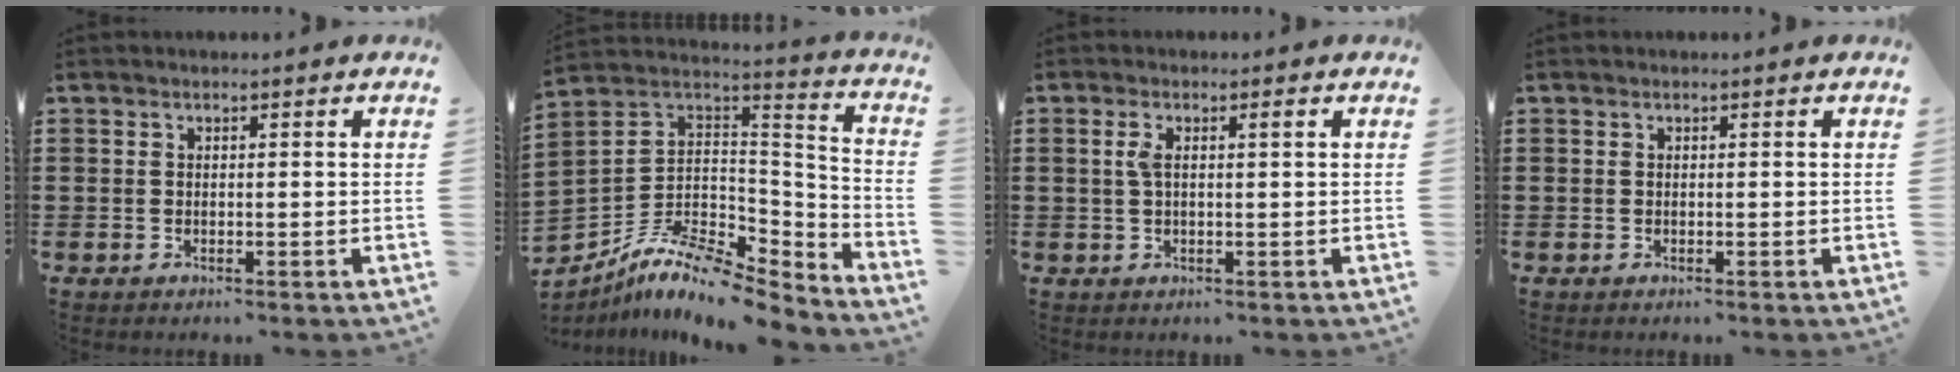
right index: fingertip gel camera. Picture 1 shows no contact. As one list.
[{"total": 9.9, "force": [-7.8, 3.7, 4.8], "torque": [-0.102, 0.010, -0.154]}, {"total": 2.5, "force": [0.6, 0.5, 2.3], "torque": [-0.046, 0.002, 0.007]}, {"total": 0.0}]